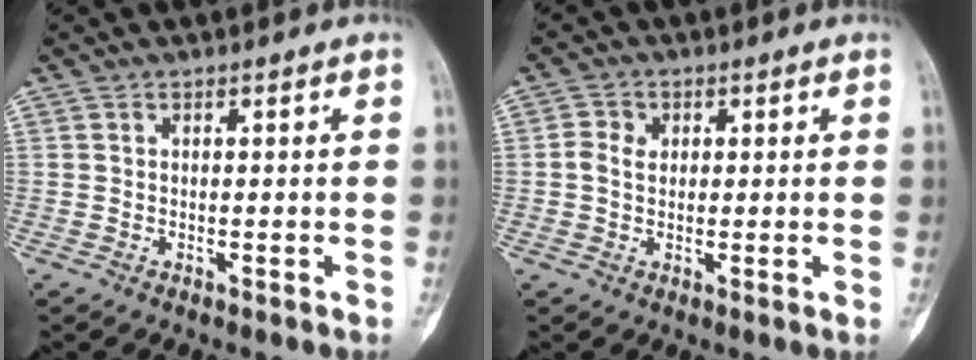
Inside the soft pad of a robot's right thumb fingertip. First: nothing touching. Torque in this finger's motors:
{"motor_torque": [-0.53, 0.74, -0.12, 0.07, -0.09]}